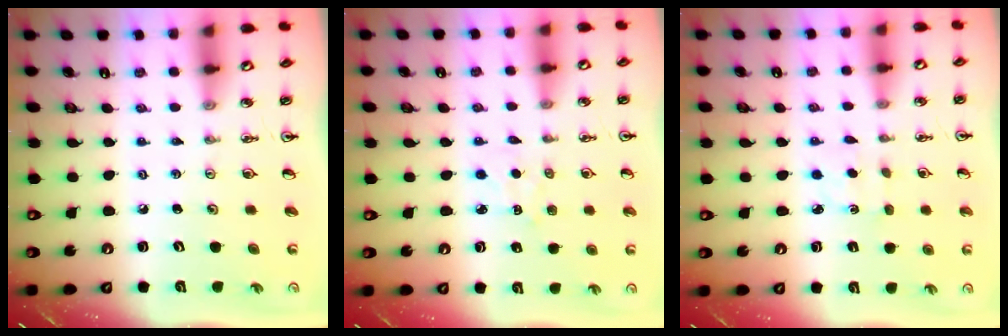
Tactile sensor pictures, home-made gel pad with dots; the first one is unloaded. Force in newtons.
{"total": 3.4, "press": 3.3, "slide": 0.4}
{"total": 1.7, "press": 1.7, "slide": 0.5}